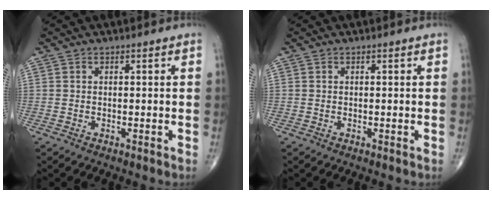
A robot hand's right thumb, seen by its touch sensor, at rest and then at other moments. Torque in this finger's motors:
{"motor_torque": [0.08, 0.08, -0.04, 0.04, 0.03]}